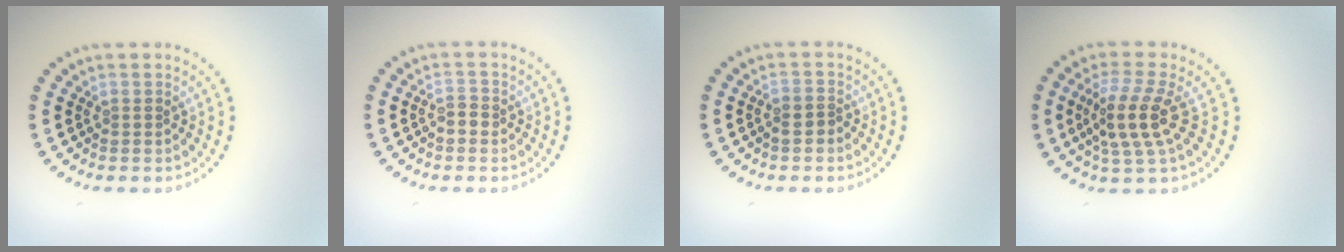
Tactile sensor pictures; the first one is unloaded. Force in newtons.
{"total": 1.3, "press": 1.3, "slide": 0.3}
{"total": 1.6, "press": 1.4, "slide": 0.6}
{"total": 4.1, "press": 3.5, "slide": 2.2}